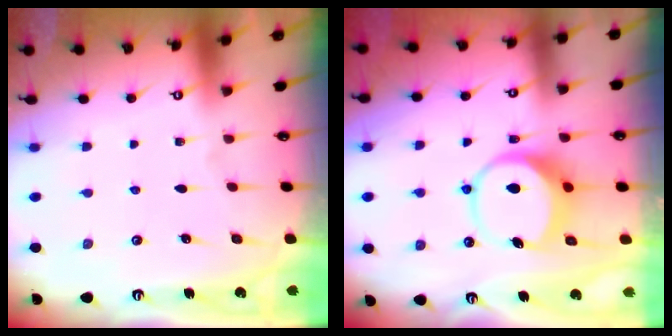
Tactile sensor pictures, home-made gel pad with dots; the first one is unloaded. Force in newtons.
{"total": 8.4, "press": 8.3, "slide": 1.3}